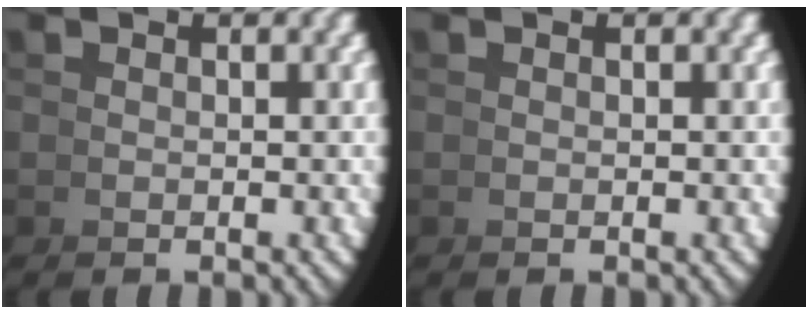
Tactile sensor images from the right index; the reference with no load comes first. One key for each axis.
{"total": 0.0}